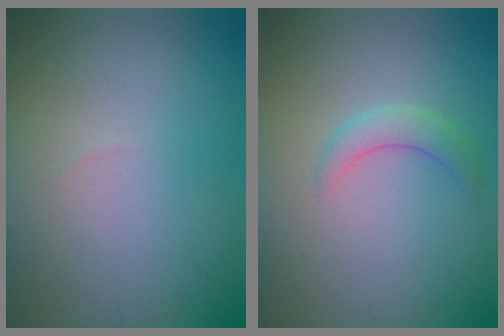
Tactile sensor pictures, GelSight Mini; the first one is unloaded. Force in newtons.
{"total": 1.8, "press": 1.8, "slide": 0.1}